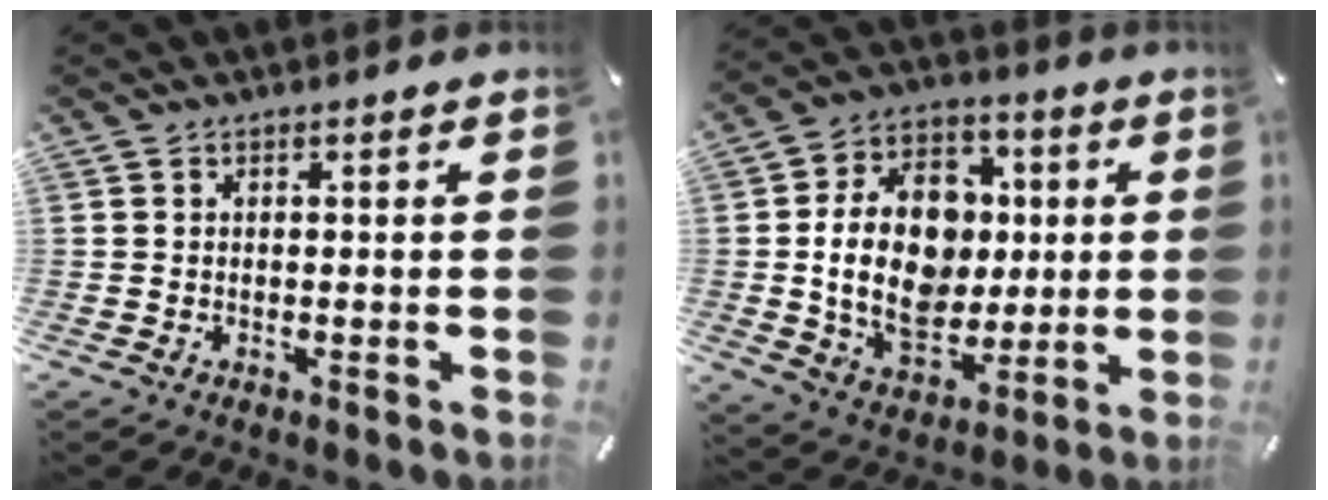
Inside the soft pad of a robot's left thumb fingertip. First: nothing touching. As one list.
[{"total": 18.9, "force": [0.4, 14.8, 11.8], "torque": [-0.224, 0.004, 0.015]}]